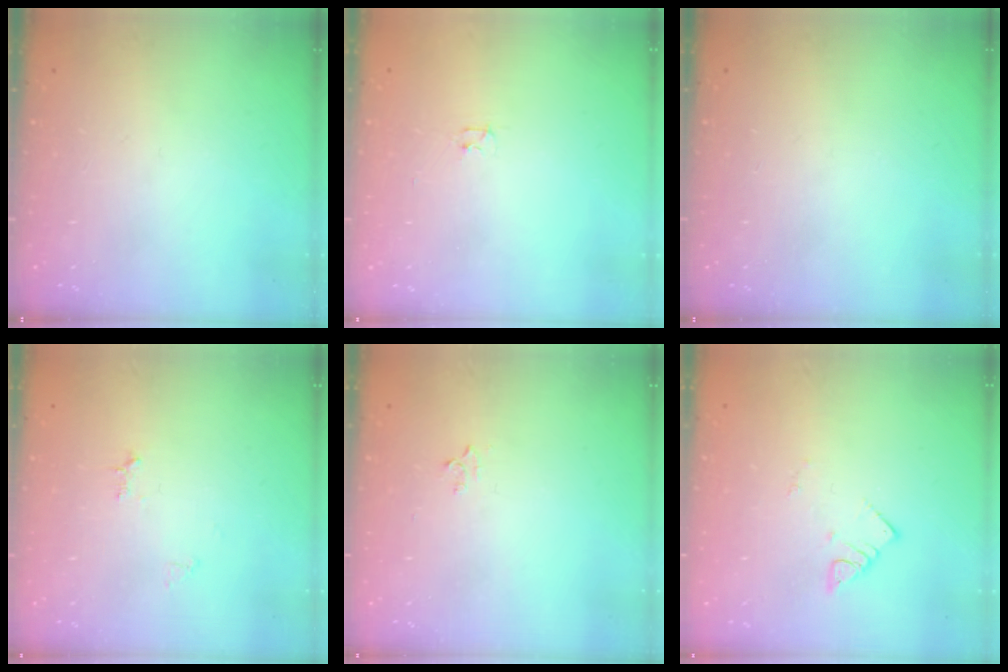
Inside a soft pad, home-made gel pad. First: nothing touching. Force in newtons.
{"total": 2.4, "press": 2.3, "slide": 0.4}
{"total": 0.0}
{"total": 4.9, "press": 4.9, "slide": 0.5}
{"total": 2.9, "press": 2.8, "slide": 0.4}
{"total": 2.7, "press": 2.7, "slide": 0.1}